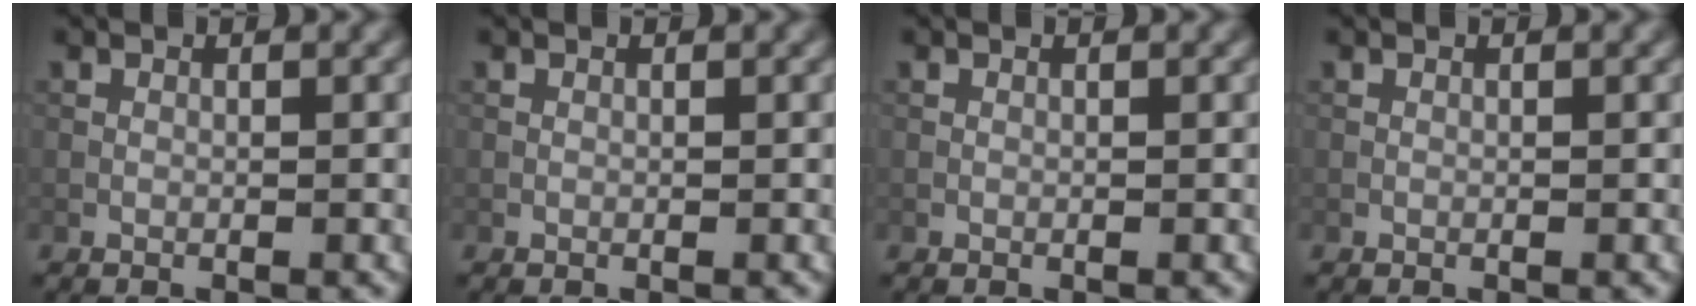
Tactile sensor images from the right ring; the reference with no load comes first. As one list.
[{"total": 0.0}, {"total": 0.0}, {"total": 0.0}]